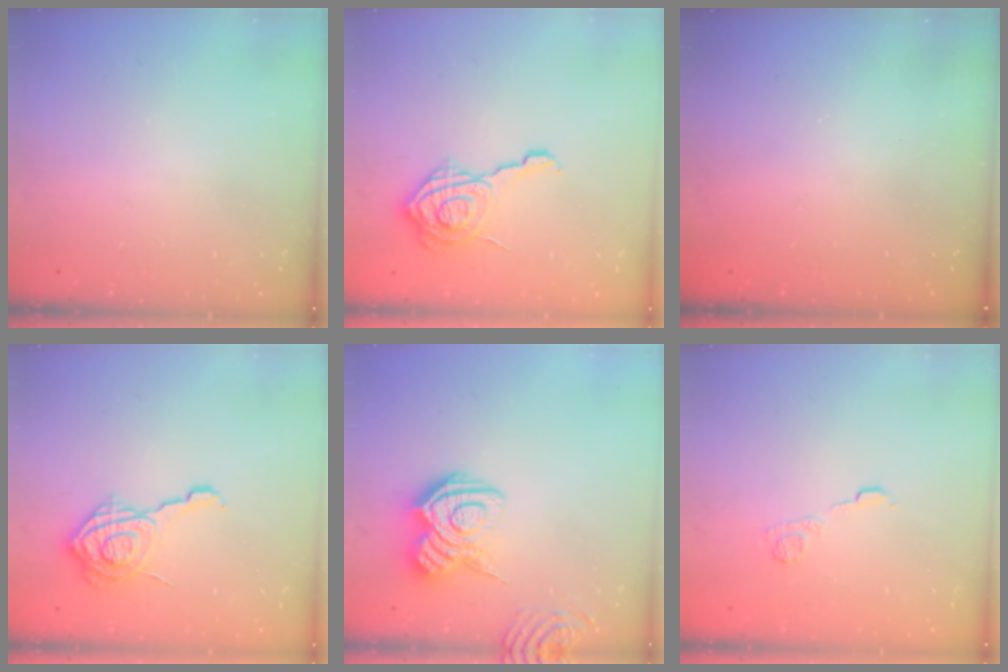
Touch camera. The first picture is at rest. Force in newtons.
{"total": 14.0, "press": 13.9, "slide": 0.7}
{"total": 2.3, "press": 2.2, "slide": 0.7}
{"total": 14.0, "press": 13.9, "slide": 0.7}
{"total": 14.3, "press": 14.3, "slide": 0.7}
{"total": 5.2, "press": 4.9, "slide": 1.5}